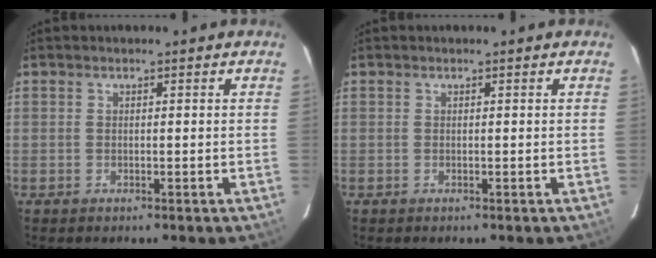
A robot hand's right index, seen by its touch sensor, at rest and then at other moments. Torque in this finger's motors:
{"motor_torque": [0.00, 0.00, 0.00, 0.00]}